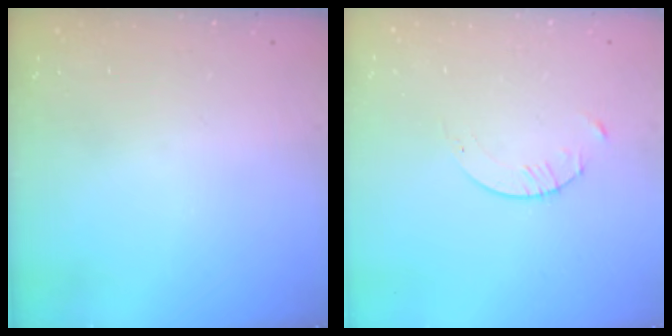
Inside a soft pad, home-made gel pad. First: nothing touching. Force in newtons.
{"total": 2.1, "press": 2.1, "slide": 0.3}